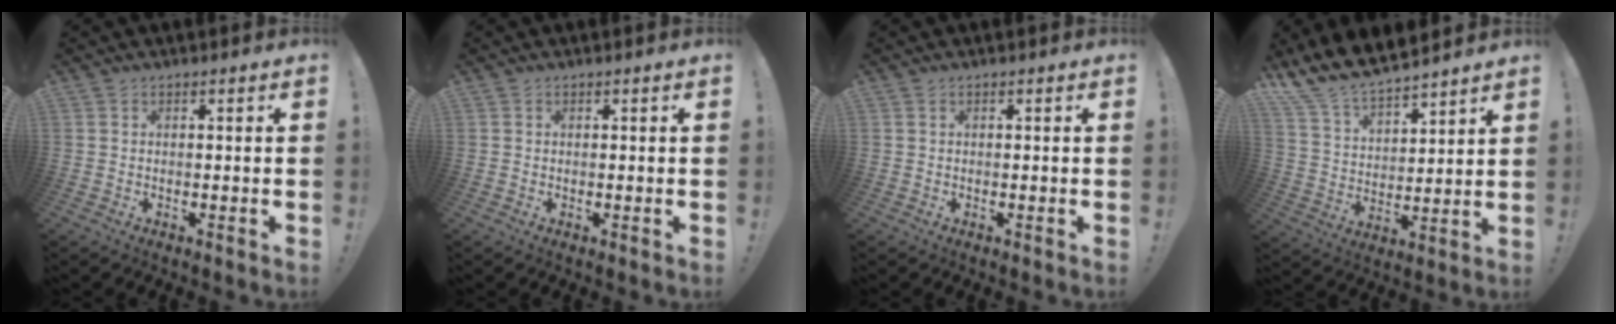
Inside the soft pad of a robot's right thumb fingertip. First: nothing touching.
{"total": 0.0}
{"total": 0.0}
{"total": 11.8, "force": [11.0, 3.2, 3.2], "torque": [-0.087, -0.092, 0.203]}